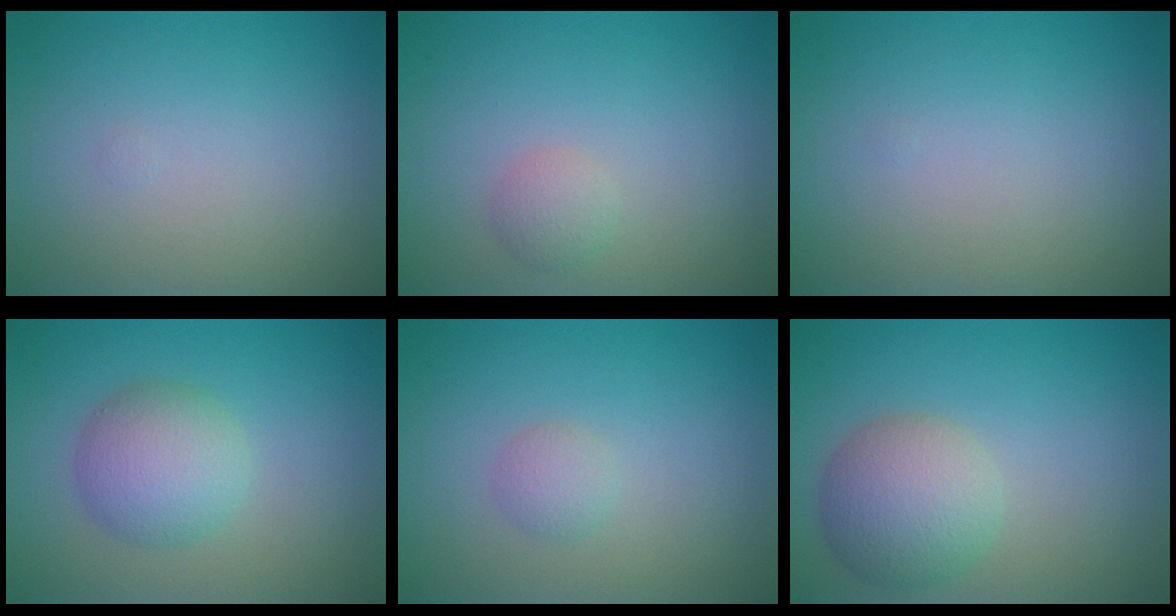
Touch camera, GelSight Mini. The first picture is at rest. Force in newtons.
{"total": 1.4, "press": 1.4, "slide": 0.0}
{"total": 0.0}
{"total": 4.4, "press": 4.4, "slide": 0.2}
{"total": 1.3, "press": 1.3, "slide": 0.1}
{"total": 5.2, "press": 5.2, "slide": 0.2}